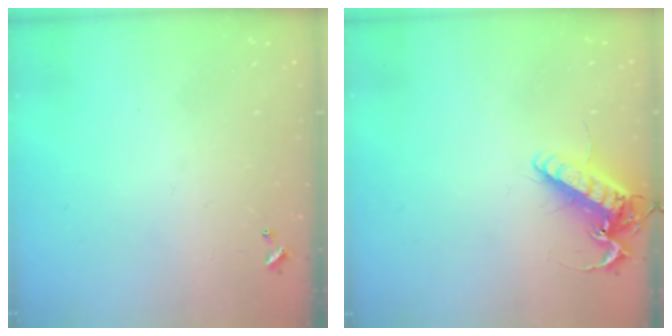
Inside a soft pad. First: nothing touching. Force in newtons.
{"total": 14.8, "press": 14.6, "slide": 2.4}